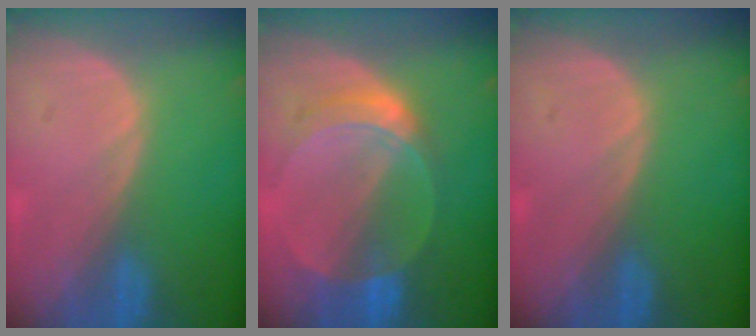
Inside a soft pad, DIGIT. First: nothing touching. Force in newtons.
{"total": 6.8, "press": 6.0, "slide": 3.2}
{"total": 0.0}